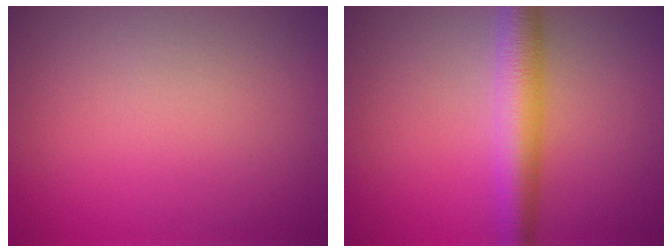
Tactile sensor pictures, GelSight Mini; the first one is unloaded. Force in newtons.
{"total": 4.8, "press": 4.8, "slide": 0.1}